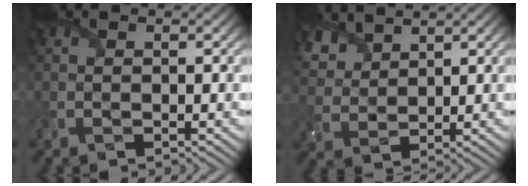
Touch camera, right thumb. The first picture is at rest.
{"total": 6.0, "force": [4.5, 3.0, 2.6], "torque": [-0.081, 0.007, 0.096]}